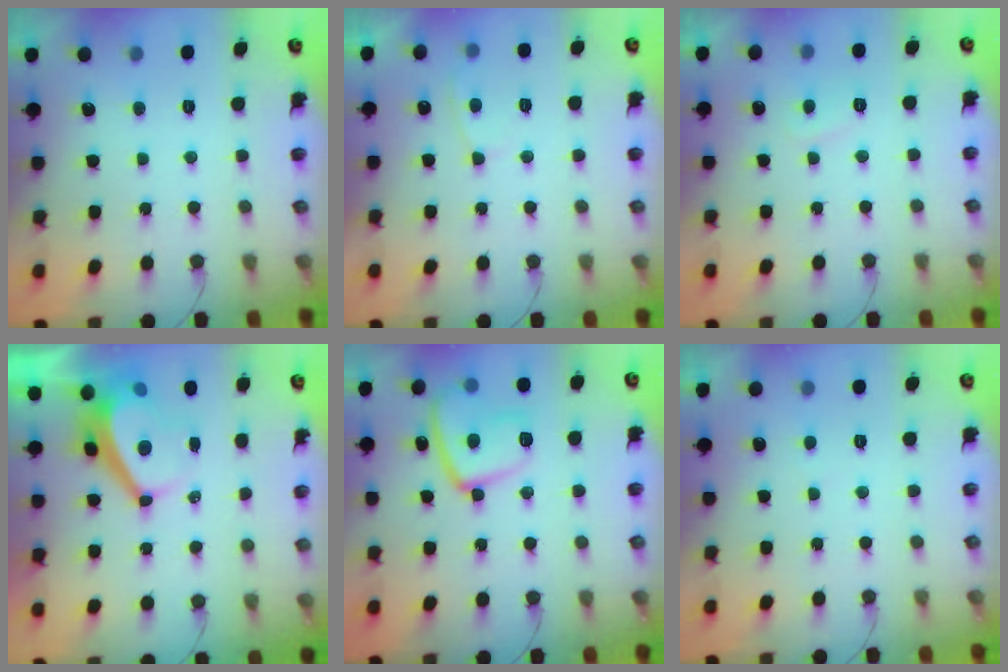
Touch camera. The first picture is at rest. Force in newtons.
{"total": 4.0, "press": 4.0, "slide": 0.5}
{"total": 2.2, "press": 2.1, "slide": 0.8}
{"total": 6.4, "press": 6.3, "slide": 0.7}
{"total": 14.4, "press": 14.3, "slide": 1.3}
{"total": 2.6, "press": 2.6, "slide": 0.3}